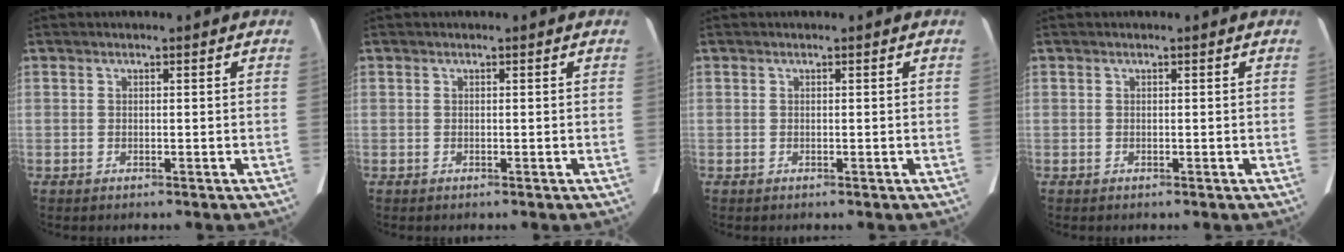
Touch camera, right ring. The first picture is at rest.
{"total": 0.0}
{"total": 0.0}
{"total": 0.0}